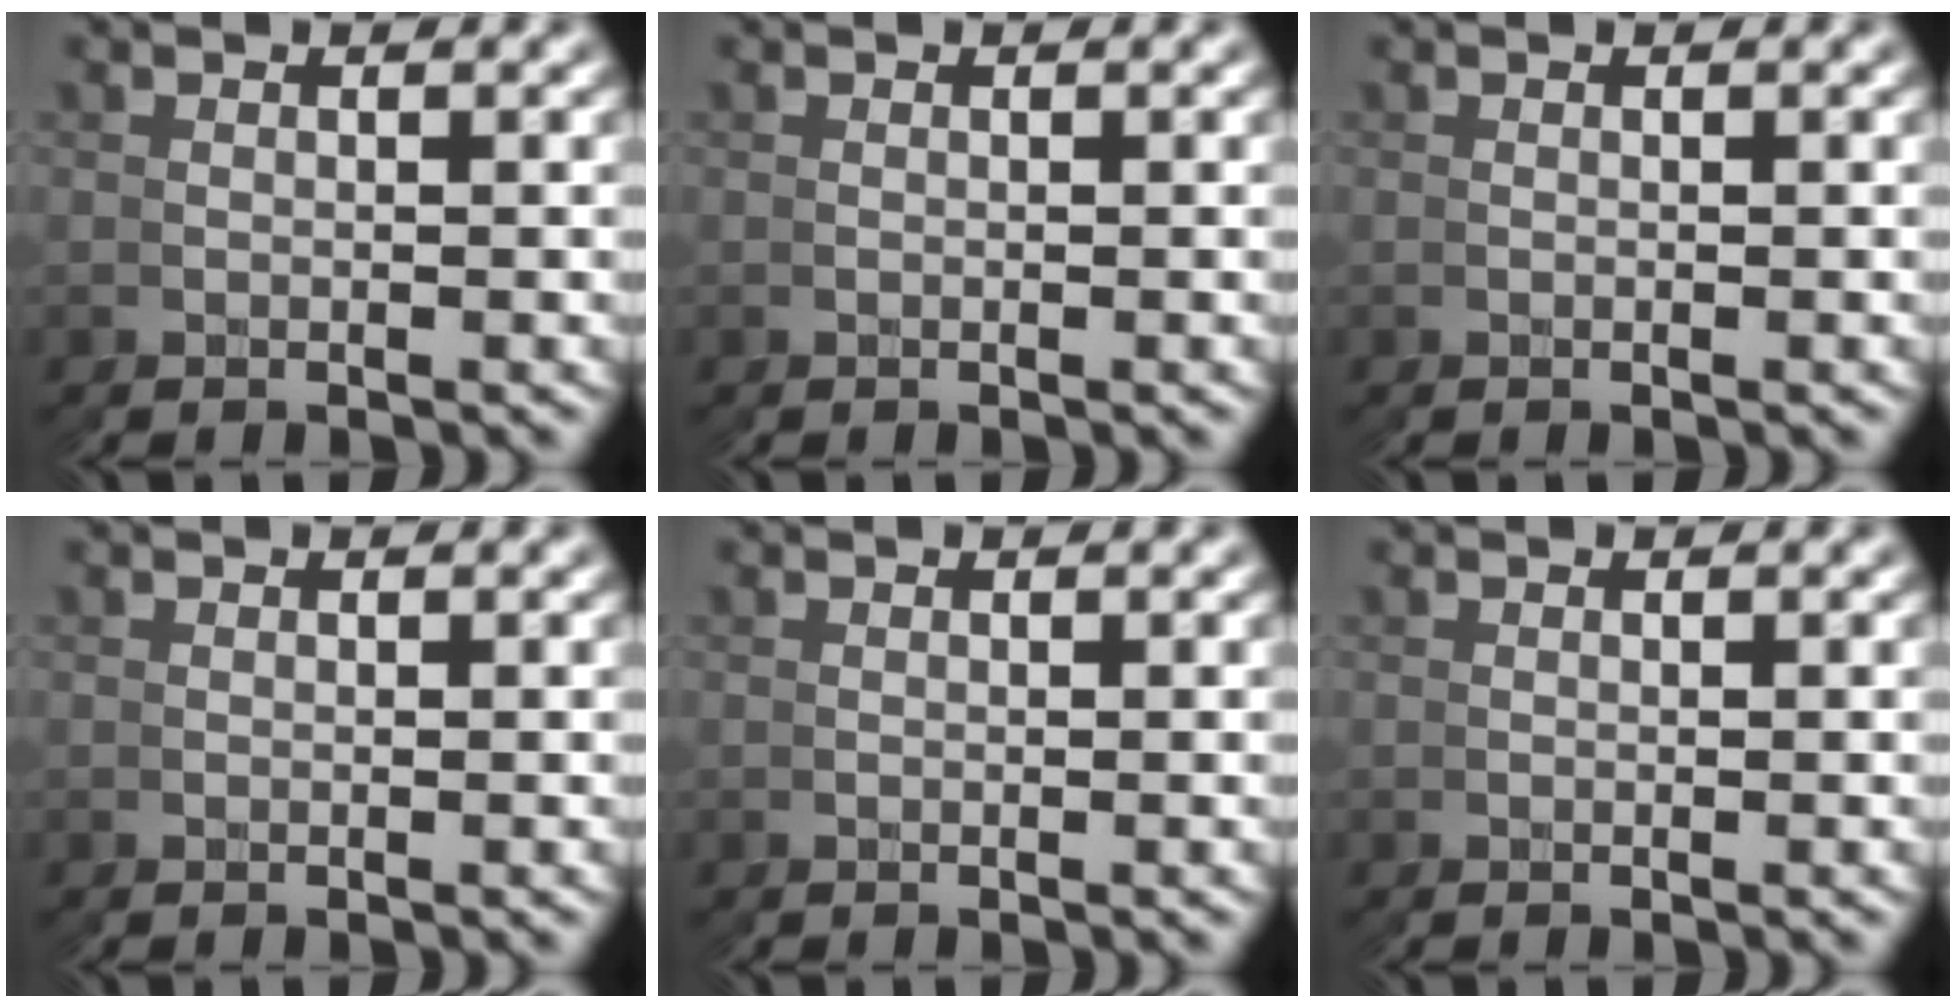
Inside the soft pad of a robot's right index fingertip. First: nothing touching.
{"total": 0.0}
{"total": 0.0}
{"total": 0.0}
{"total": 0.0}
{"total": 0.0}